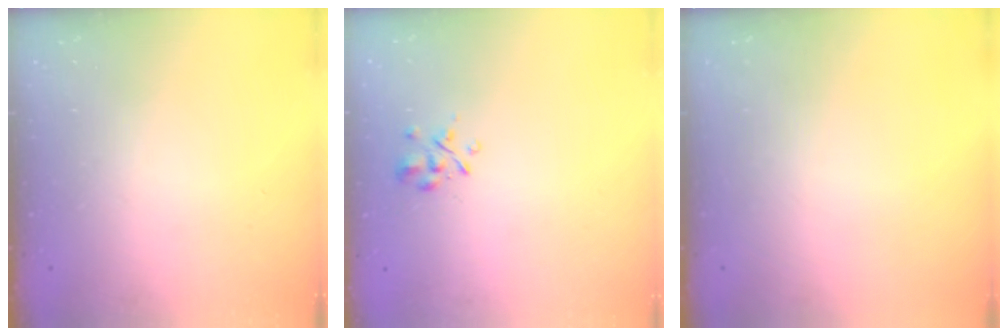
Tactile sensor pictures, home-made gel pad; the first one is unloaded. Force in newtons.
{"total": 2.7, "press": 2.5, "slide": 1.0}
{"total": 0.0}